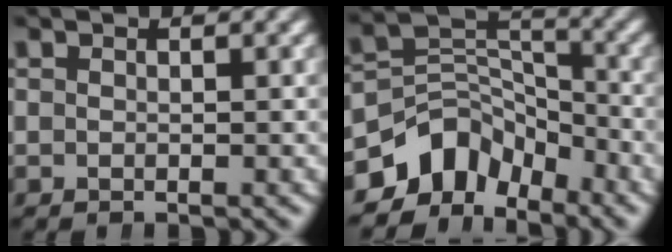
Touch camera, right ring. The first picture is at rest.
{"total": 9.7, "force": [-4.2, 7.3, 4.8], "torque": [-0.073, -0.020, -0.070]}